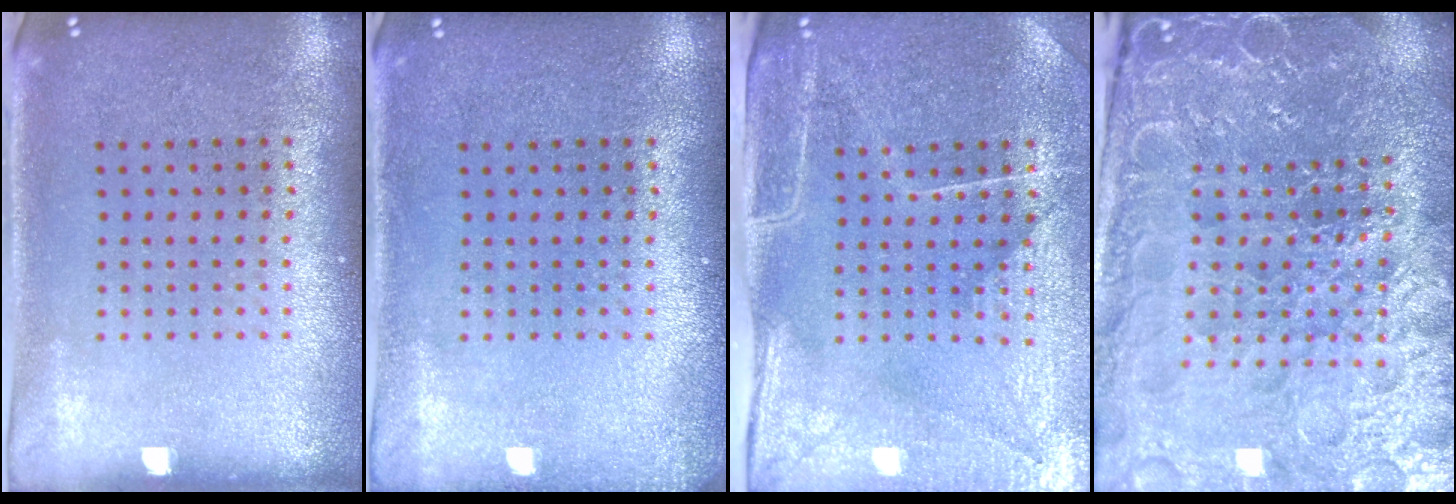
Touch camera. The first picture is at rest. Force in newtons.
{"total": 1.0, "press": 1.0, "slide": 0.3}
{"total": 4.4, "press": 3.8, "slide": 2.2}
{"total": 5.2, "press": 4.9, "slide": 1.6}